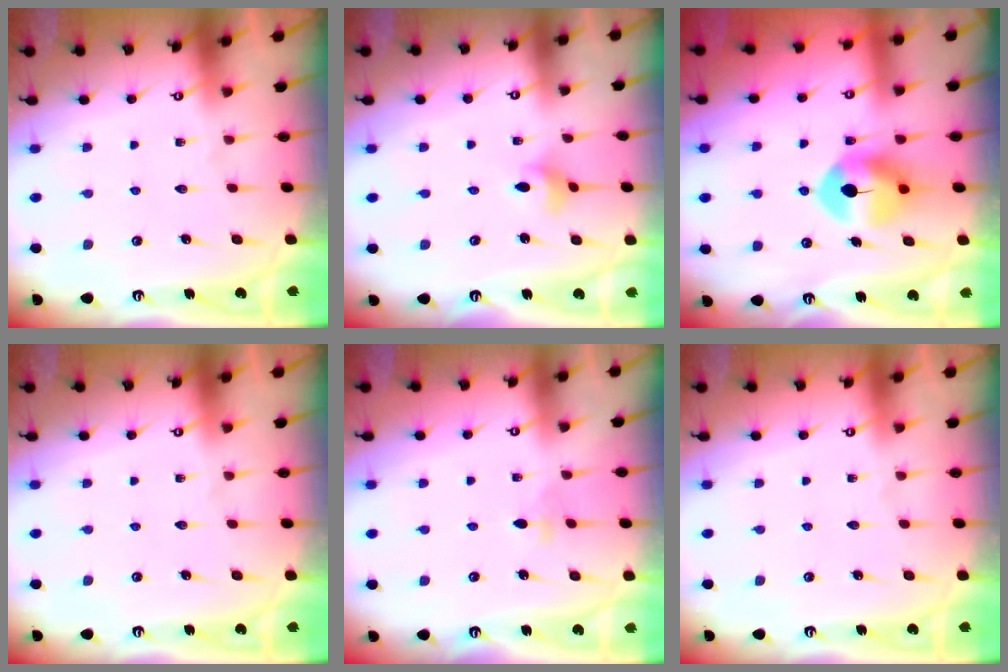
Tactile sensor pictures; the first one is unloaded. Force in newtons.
{"total": 3.0, "press": 3.0, "slide": 0.3}
{"total": 8.4, "press": 8.3, "slide": 1.4}
{"total": 0.0}
{"total": 3.0, "press": 2.9, "slide": 0.6}
{"total": 0.0}